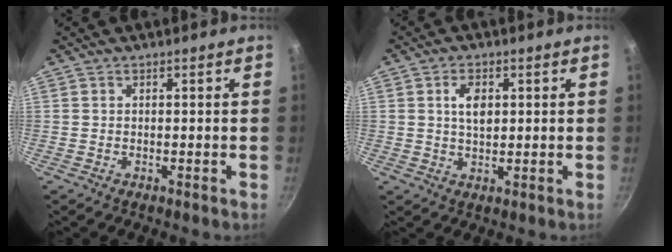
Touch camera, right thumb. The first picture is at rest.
{"total": 4.5, "force": [1.2, 2.7, 3.4], "torque": [-0.050, -0.005, 0.022]}